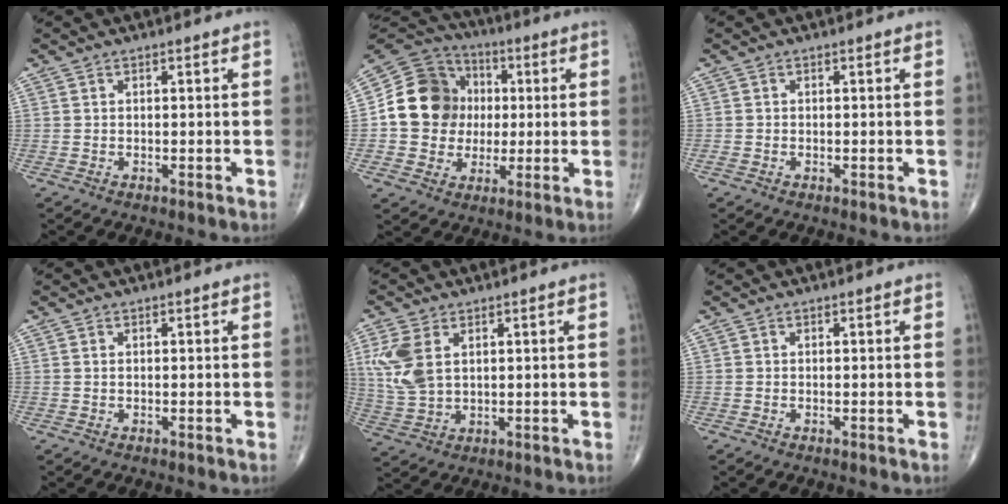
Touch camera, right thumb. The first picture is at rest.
{"total": 14.9, "force": [0.6, 13.4, 6.5], "torque": [-0.083, 0.021, 0.009]}
{"total": 0.6, "force": [-0.3, 0.4, 0.3], "torque": [-0.013, -0.002, -0.008]}
{"total": 0.0}
{"total": 8.5, "force": [2.6, 5.1, 6.3], "torque": [-0.148, -0.003, 0.061]}
{"total": 0.0}